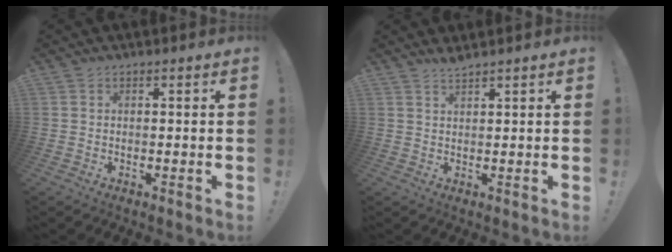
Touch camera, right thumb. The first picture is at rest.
{"total": 2.0, "force": [1.8, -0.4, 0.7], "torque": [-0.008, -0.012, 0.031]}